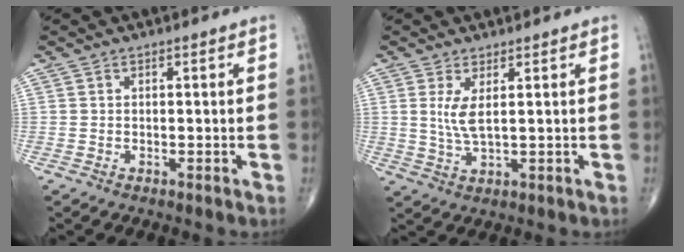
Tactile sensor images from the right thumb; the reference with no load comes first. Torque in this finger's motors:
{"motor_torque": [-0.08, 0.07, 0.49, 0.09, 0.01]}